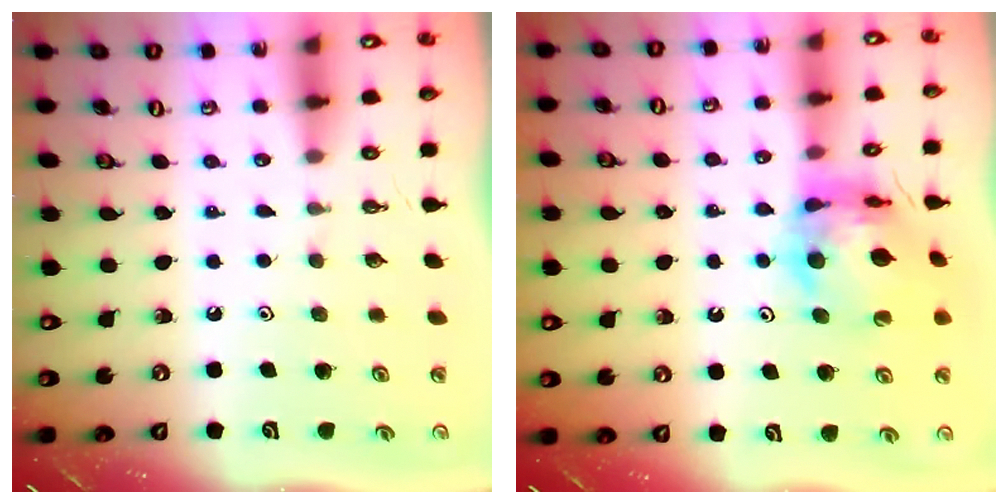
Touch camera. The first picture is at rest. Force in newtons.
{"total": 13.0, "press": 13.0, "slide": 1.5}